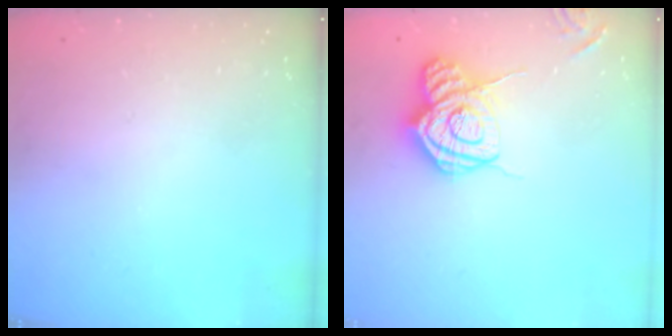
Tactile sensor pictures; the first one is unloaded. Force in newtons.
{"total": 14.1, "press": 14.0, "slide": 1.3}